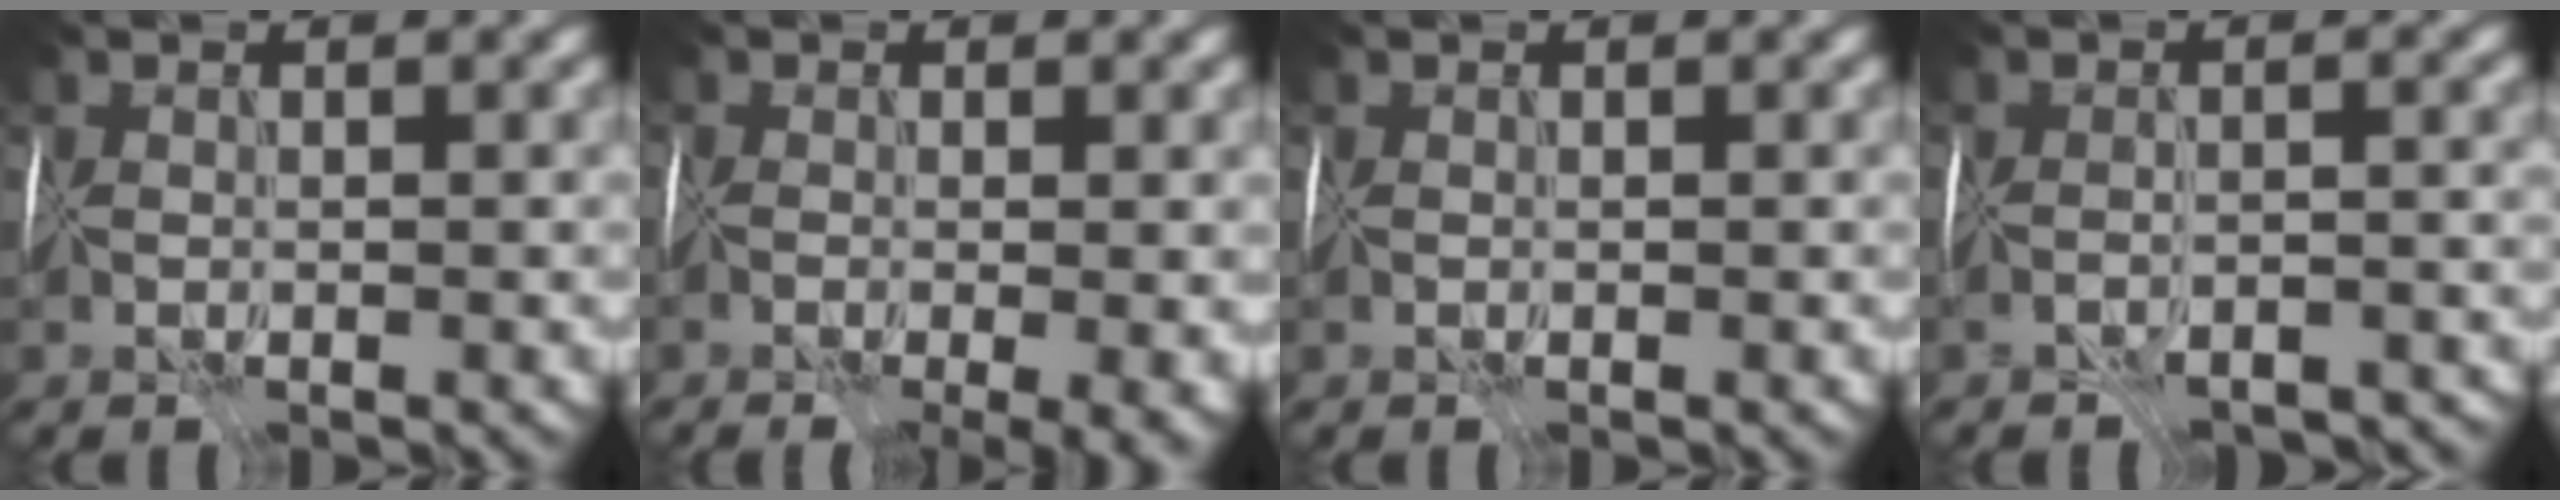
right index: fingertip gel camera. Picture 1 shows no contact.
{"total": 6.1, "force": [-2.4, 2.6, 5.0], "torque": [-0.063, -0.012, -0.017]}
{"total": 0.0}
{"total": 4.7, "force": [-4.5, 1.1, 1.0], "torque": [-0.011, 0.002, -0.051]}